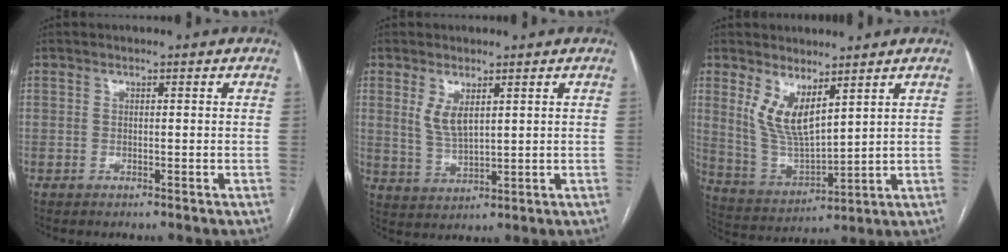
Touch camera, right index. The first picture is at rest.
{"total": 4.4, "force": [1.9, 1.7, 3.6], "torque": [-0.076, -0.006, 0.047]}
{"total": 8.5, "force": [4.6, 2.7, 6.6], "torque": [-0.135, -0.013, 0.104]}